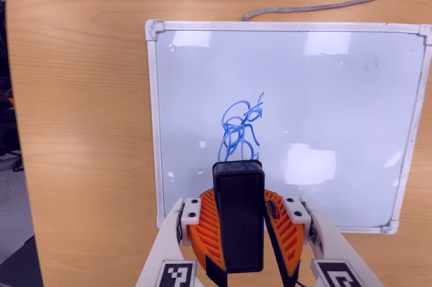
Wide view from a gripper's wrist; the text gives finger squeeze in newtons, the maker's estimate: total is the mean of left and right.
{"total": 10.1, "left": 10.5, "right": 9.7}